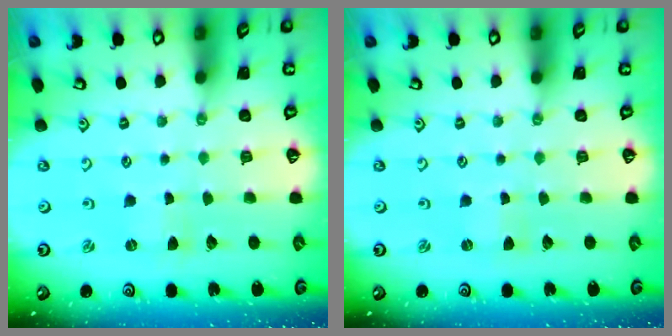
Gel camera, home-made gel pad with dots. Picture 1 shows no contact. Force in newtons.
{"total": 0.0}